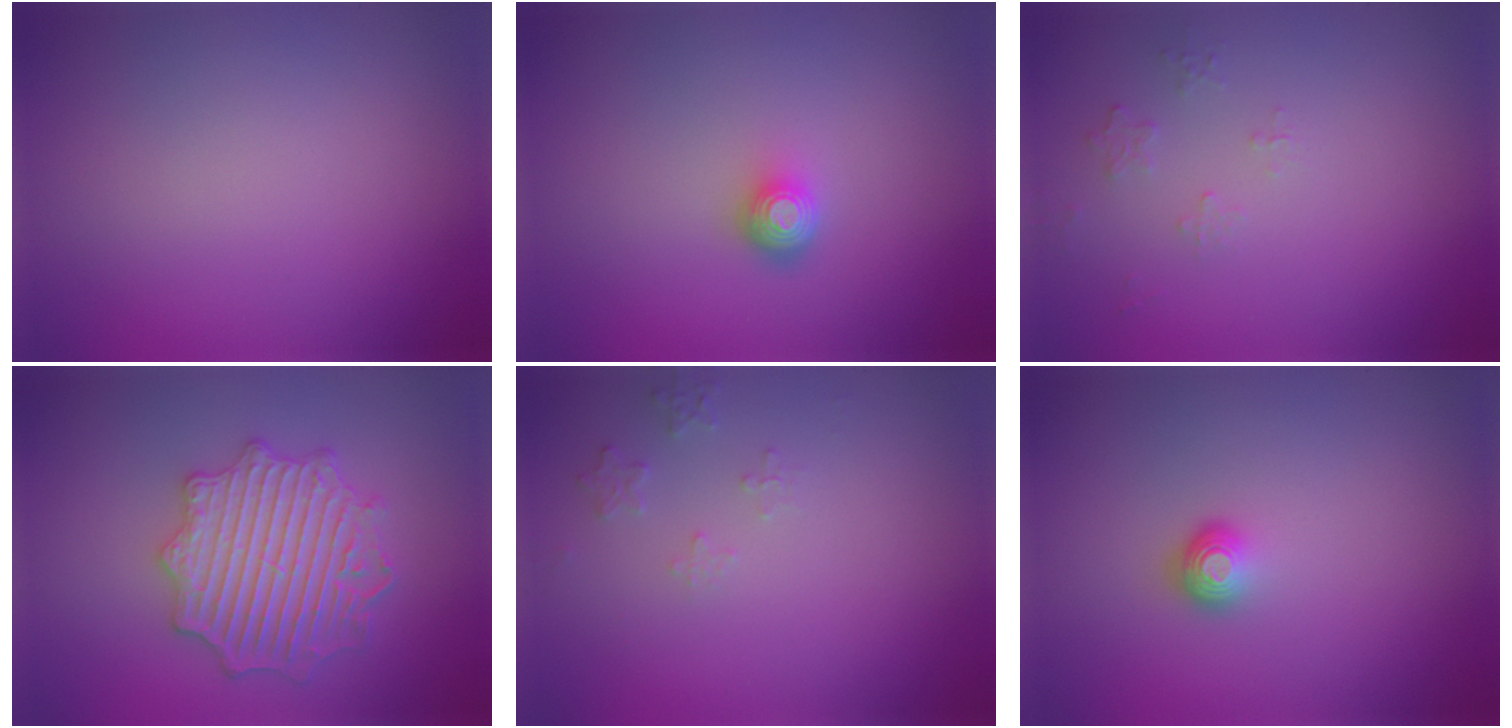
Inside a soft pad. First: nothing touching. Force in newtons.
{"total": 1.9, "press": 1.4, "slide": 1.3}
{"total": 0.7, "press": 0.5, "slide": 0.5}
{"total": 5.2, "press": 5.1, "slide": 0.9}
{"total": 1.3, "press": 1.3, "slide": 0.2}
{"total": 1.7, "press": 1.2, "slide": 1.3}